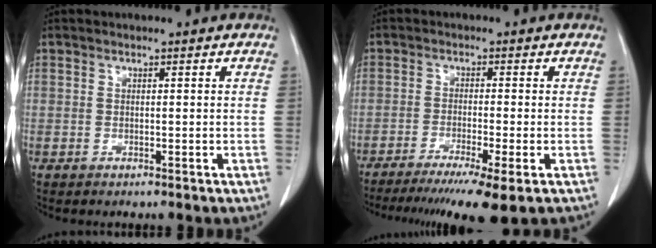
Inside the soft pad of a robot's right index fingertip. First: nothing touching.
{"total": 10.8, "force": [-7.9, -0.2, 7.4], "torque": [-0.109, -0.025, -0.120]}